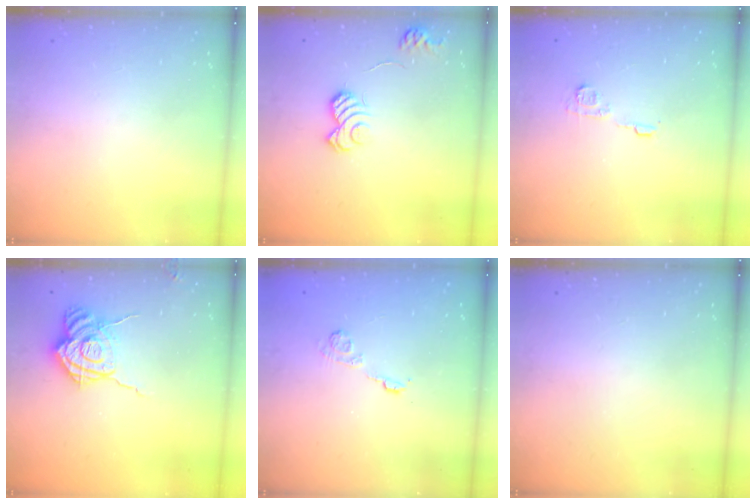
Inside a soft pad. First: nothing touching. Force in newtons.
{"total": 9.8, "press": 9.7, "slide": 0.7}
{"total": 6.2, "press": 6.2, "slide": 0.5}
{"total": 13.9, "press": 13.8, "slide": 1.5}
{"total": 4.0, "press": 3.8, "slide": 1.2}
{"total": 0.0}